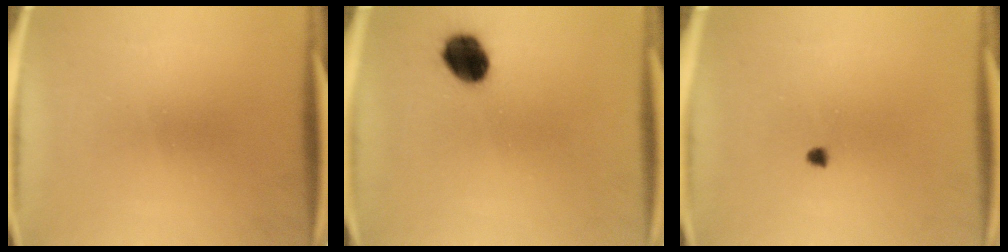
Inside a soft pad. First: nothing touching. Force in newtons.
{"total": 8.5}
{"total": 1.0}